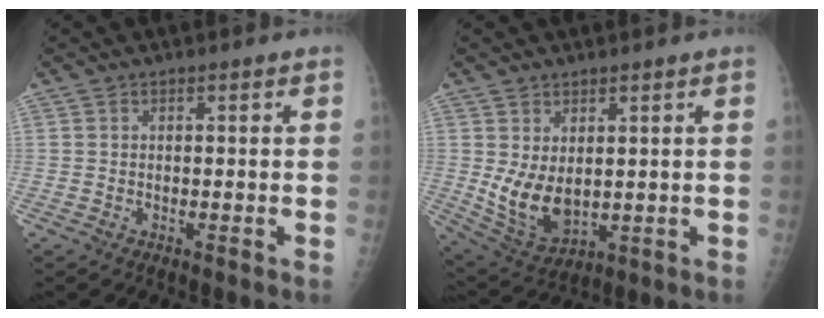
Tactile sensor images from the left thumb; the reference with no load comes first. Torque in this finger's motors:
{"motor_torque": [-0.17, 0.64, 0.80, -0.22, 0.13]}